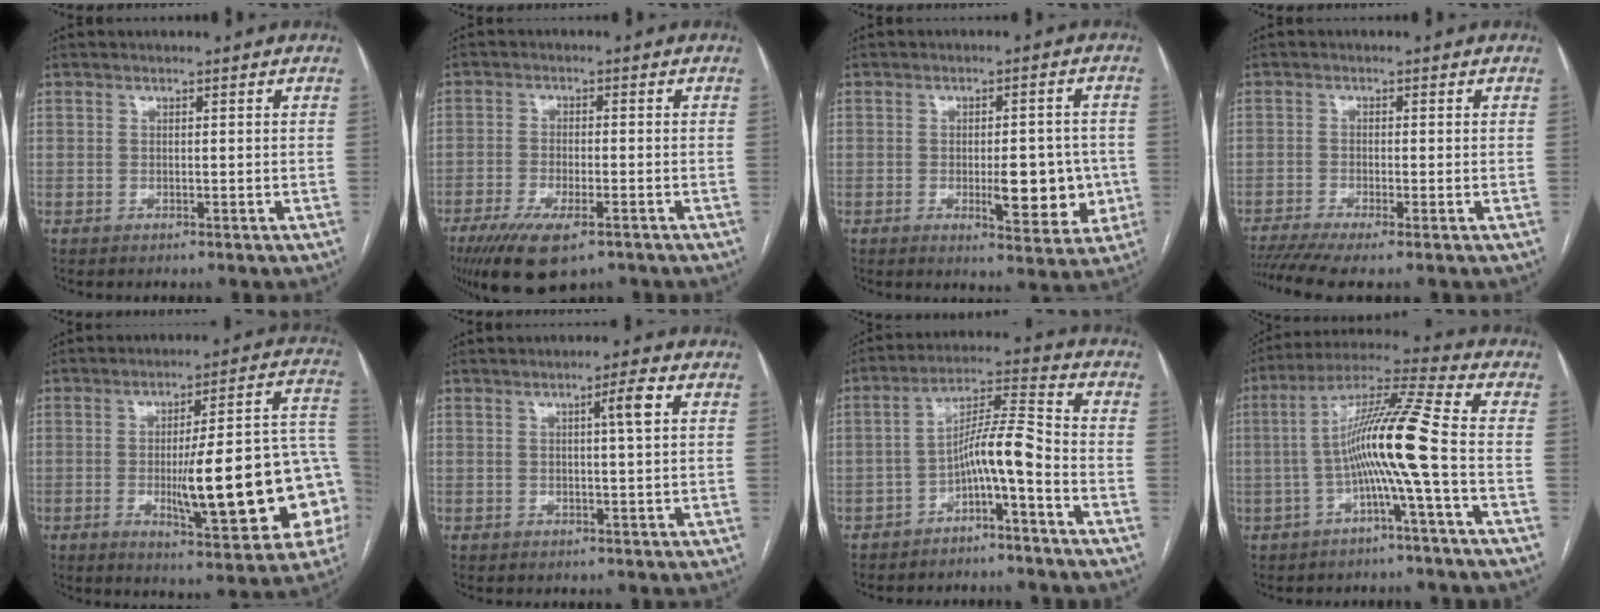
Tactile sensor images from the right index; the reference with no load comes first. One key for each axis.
{"total": 10.2, "fx": -6.7, "fy": 3.0, "fz": 7.1, "tx": -0.122, "ty": -0.019, "tz": -0.108}
{"total": 9.1, "fx": -1.7, "fy": 3.4, "fz": 8.2, "tx": -0.099, "ty": 0.001, "tz": -0.014}
{"total": 6.6, "fx": -4.8, "fy": 0.1, "fz": 4.4, "tx": -0.078, "ty": -0.007, "tz": -0.082}
{"total": 21.5, "fx": -3.9, "fy": 4.0, "fz": 20.8, "tx": -0.213, "ty": 0.026, "tz": -0.040}
{"total": 3.1, "fx": 0.8, "fy": -0.4, "fz": 3.0, "tx": -0.048, "ty": 0.002, "tz": 0.013}
{"total": 8.0, "fx": -3.8, "fy": 0.4, "fz": 7.0, "tx": -0.120, "ty": 0.027, "tz": -0.066}
{"total": 11.9, "fx": -2.2, "fy": -1.6, "fz": 11.6, "tx": -0.212, "ty": 0.027, "tz": -0.046}